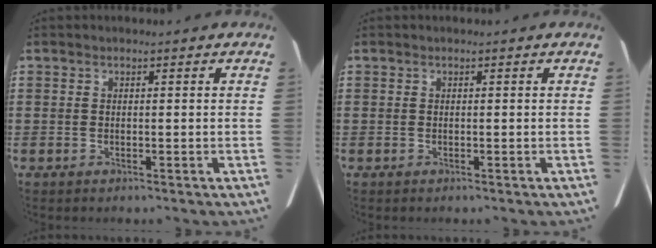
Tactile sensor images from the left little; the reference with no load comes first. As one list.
[{"total": 0.0}]